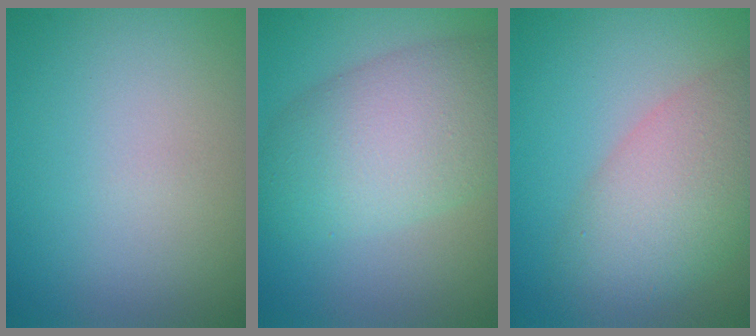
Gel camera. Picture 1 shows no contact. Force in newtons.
{"total": 8.2, "press": 8.2, "slide": 0.3}
{"total": 7.2, "press": 7.2, "slide": 0.3}